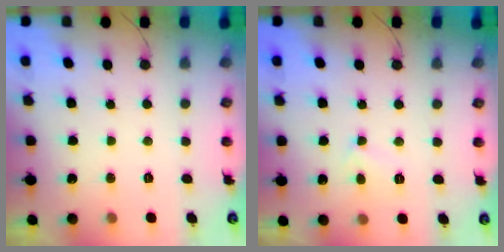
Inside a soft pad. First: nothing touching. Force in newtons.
{"total": 3.5, "press": 3.5, "slide": 0.4}